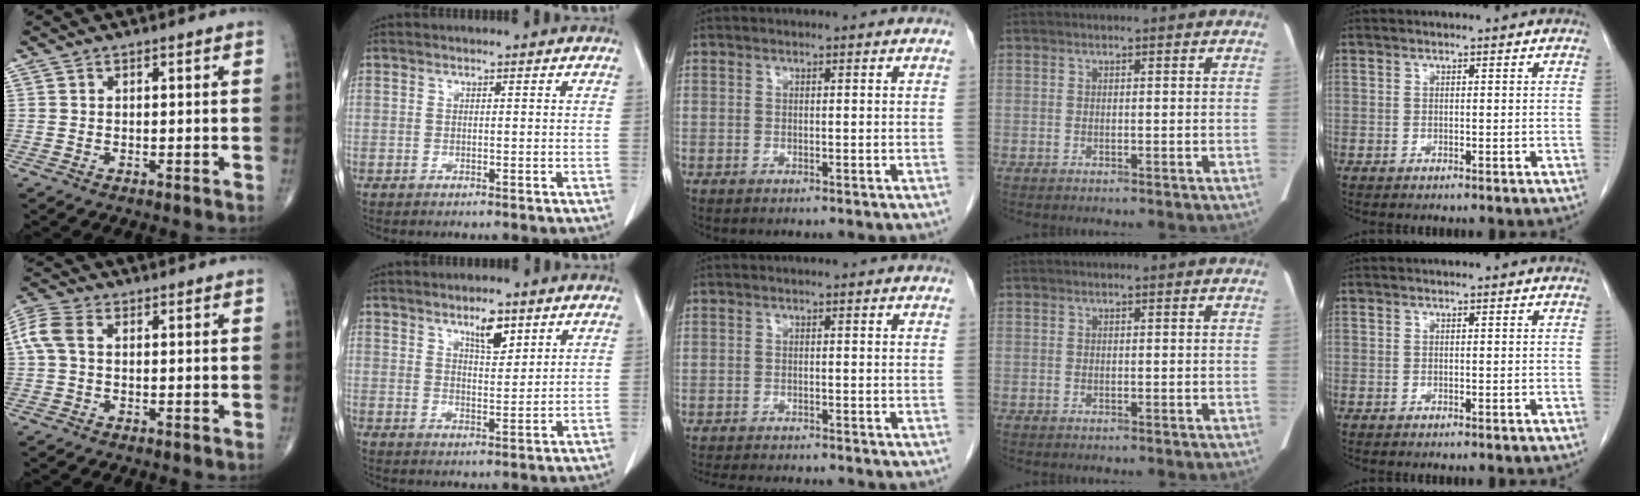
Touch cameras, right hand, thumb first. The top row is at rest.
{"thumb": {"total": 5.8, "force": [0.8, 3.6, 4.4], "torque": [-0.120, 0.021, 0.012]}, "index": {"total": 4.7, "force": [3.0, 1.5, 3.3], "torque": [-0.056, -0.002, 0.052]}, "middle": {"total": 8.7, "force": [-8.0, 1.1, 3.3], "torque": [-0.050, -0.015, -0.112]}}